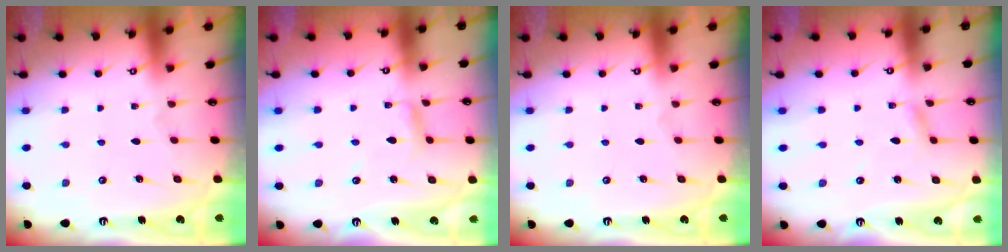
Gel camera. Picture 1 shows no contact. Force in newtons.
{"total": 2.2, "press": 2.2, "slide": 0.2}
{"total": 0.0}
{"total": 2.0, "press": 2.0, "slide": 0.2}